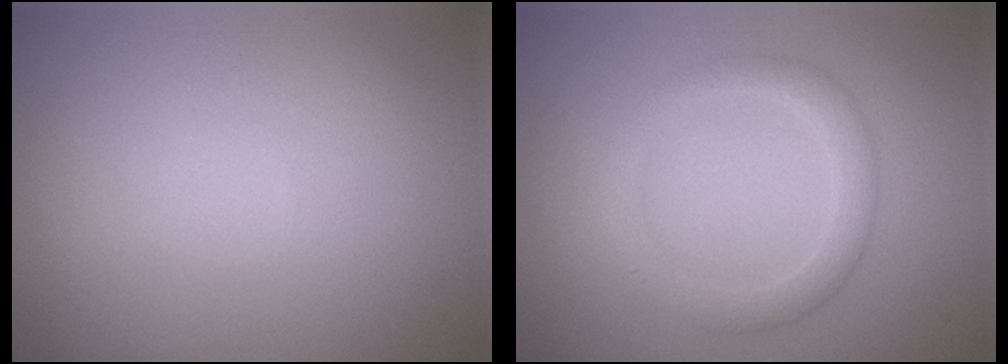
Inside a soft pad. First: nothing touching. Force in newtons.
{"total": 2.5, "press": 2.5, "slide": 0.2}